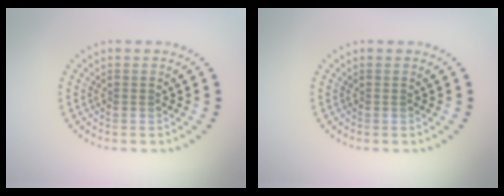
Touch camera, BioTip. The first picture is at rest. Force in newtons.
{"total": 0.0}